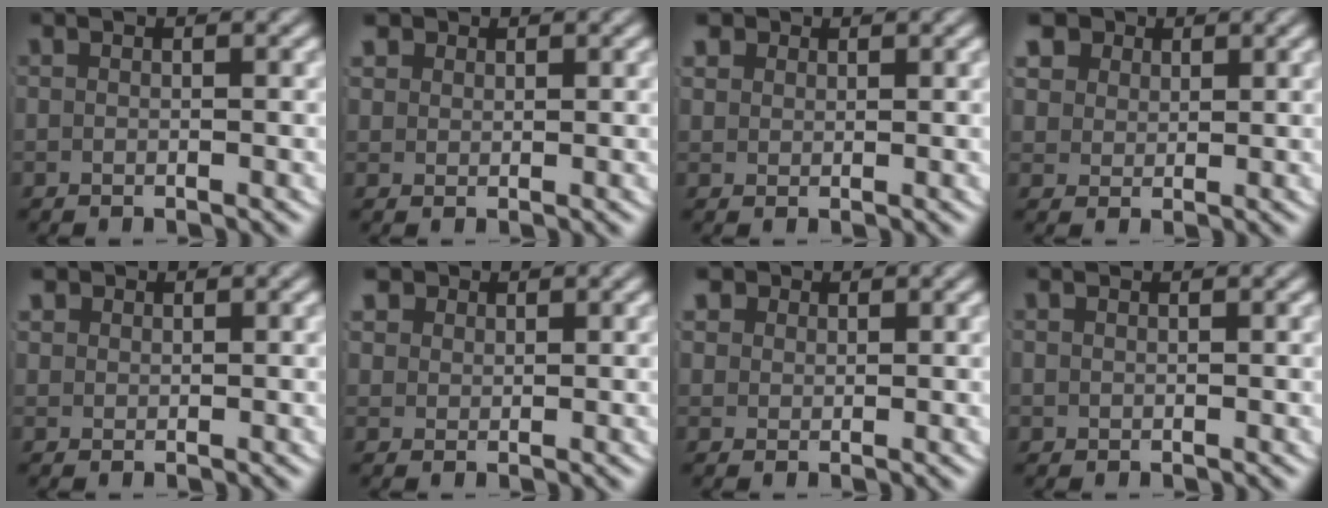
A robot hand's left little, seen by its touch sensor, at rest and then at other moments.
{"total": 1.9, "force": [1.3, 1.3, 0.6], "torque": [-0.023, -0.006, 0.031]}
{"total": 2.1, "force": [1.3, 1.5, 0.7], "torque": [-0.026, -0.006, 0.030]}
{"total": 6.0, "force": [3.2, 4.4, 2.6], "torque": [-0.058, -0.002, 0.054]}
{"total": 1.3, "force": [1.0, 0.8, 0.4], "torque": [-0.016, -0.005, 0.026]}
{"total": 3.0, "force": [1.8, 2.1, 1.0], "torque": [-0.033, -0.006, 0.038]}
{"total": 2.9, "force": [1.8, 2.1, 1.0], "torque": [-0.033, -0.007, 0.036]}
{"total": 0.6, "force": [0.6, 0.1, 0.0], "torque": [0.004, -0.004, 0.018]}